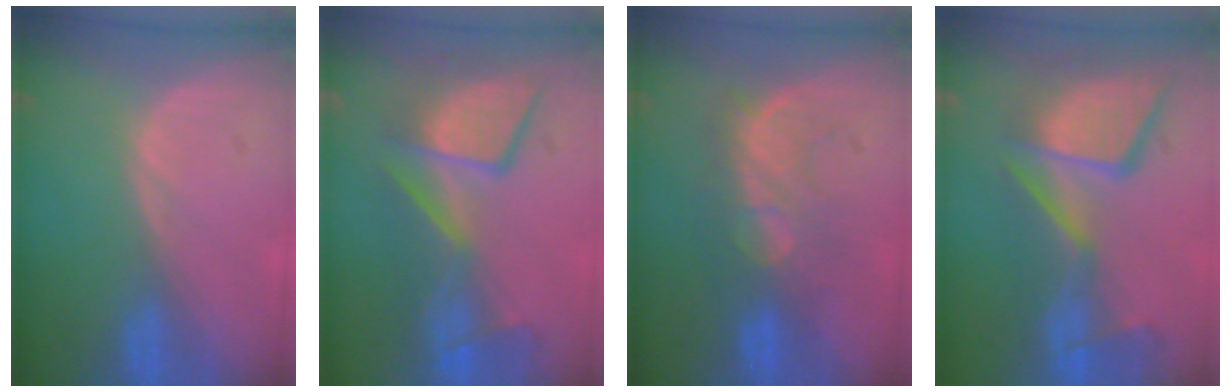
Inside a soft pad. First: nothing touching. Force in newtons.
{"total": 10.4, "press": 9.8, "slide": 3.4}
{"total": 8.1, "press": 7.9, "slide": 1.8}
{"total": 13.6, "press": 11.2, "slide": 7.7}